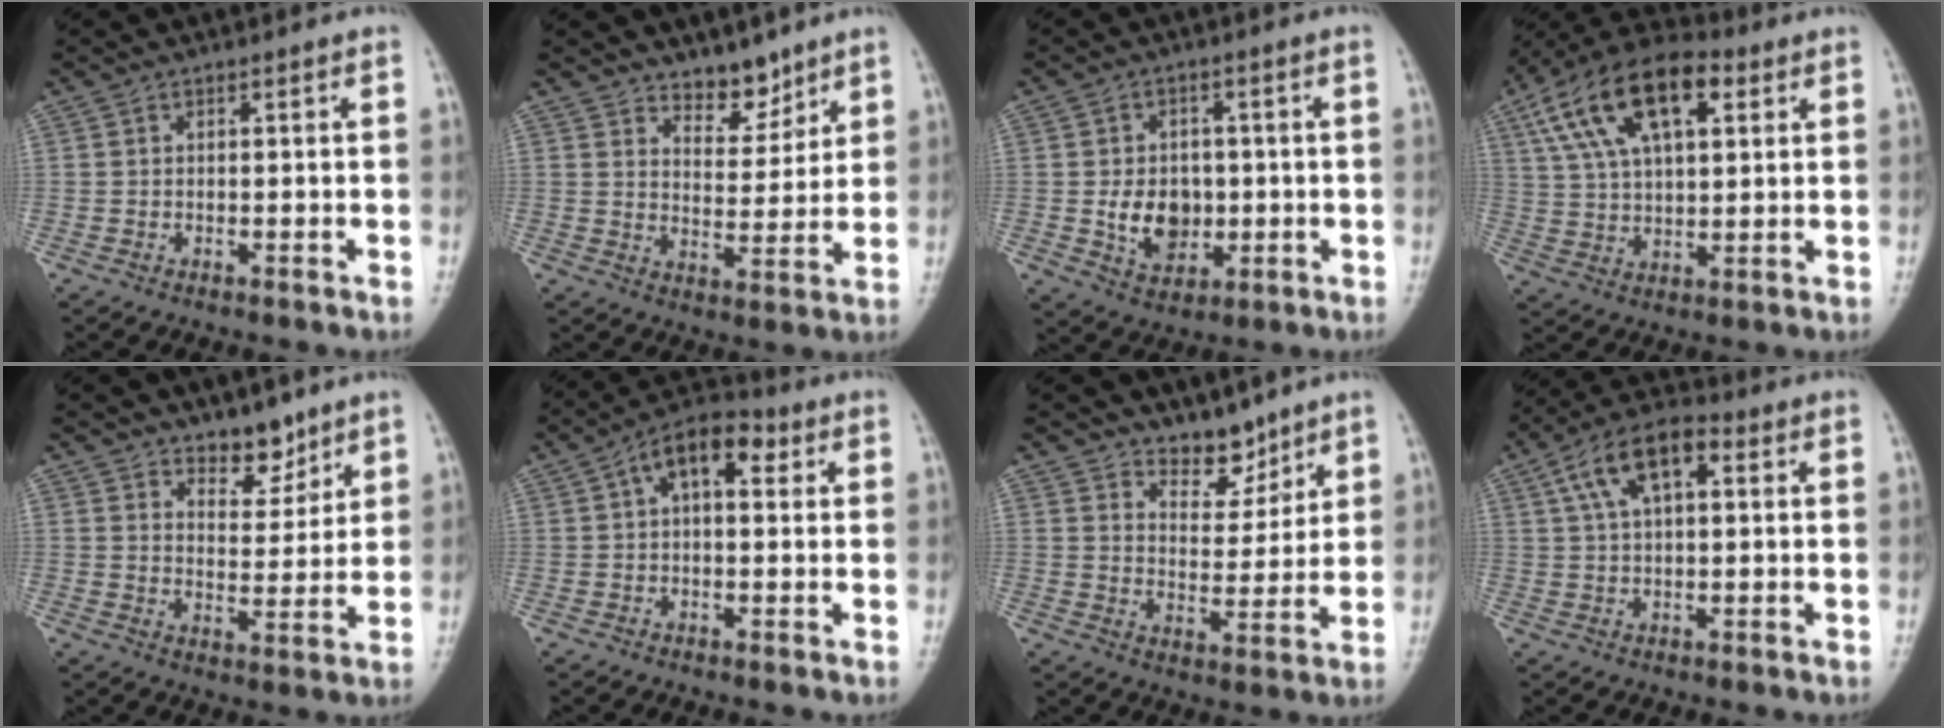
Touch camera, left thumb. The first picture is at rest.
{"total": 6.3, "force": [5.0, 3.1, 2.2], "torque": [-0.003, -0.041, 0.085]}
{"total": 8.5, "force": [-0.7, 6.5, 5.4], "torque": [-0.056, -0.001, -0.004]}
{"total": 18.5, "force": [7.3, 9.3, 14.1], "torque": [-0.241, 0.012, 0.125]}
{"total": 6.4, "force": [4.9, 3.2, 2.6], "torque": [-0.008, -0.039, 0.080]}
{"total": 9.0, "force": [2.4, 5.0, 7.0], "torque": [-0.094, 0.028, 0.028]}
{"total": 6.5, "force": [5.3, 3.3, 1.8], "torque": [0.006, -0.044, 0.093]}
{"total": 10.7, "force": [3.4, 5.4, 8.6], "torque": [-0.152, 0.026, 0.052]}